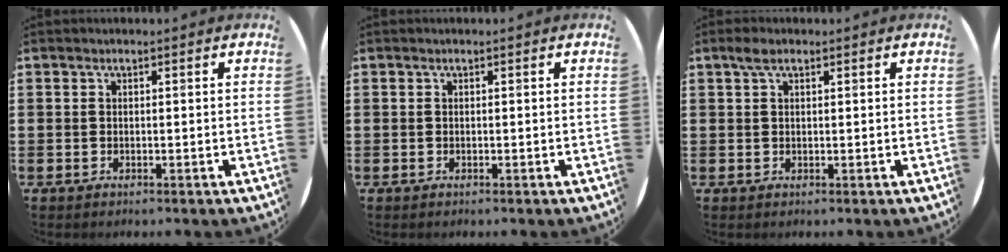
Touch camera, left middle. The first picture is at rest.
{"total": 0.0}
{"total": 1.9, "force": [1.1, 0.8, 1.3], "torque": [-0.020, 0.003, 0.018]}